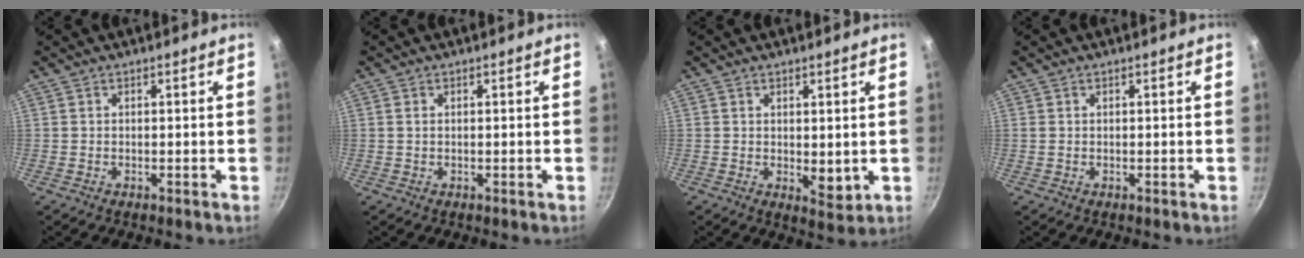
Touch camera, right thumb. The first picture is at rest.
{"total": 0.6, "force": [0.1, 0.4, 0.5], "torque": [-0.008, 0.001, 0.001]}
{"total": 4.0, "force": [0.6, 2.0, 3.4], "torque": [-0.045, -0.018, 0.012]}
{"total": 0.0}